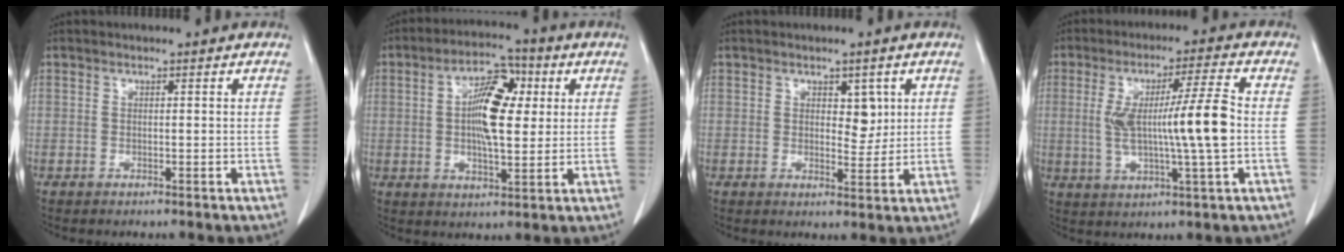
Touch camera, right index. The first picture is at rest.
{"total": 10.3, "force": [1.7, 4.0, 9.4], "torque": [-0.167, 0.020, 0.026]}
{"total": 3.5, "force": [1.3, 2.0, 2.6], "torque": [-0.030, -0.006, 0.020]}
{"total": 11.9, "force": [-0.1, 0.0, 11.9], "torque": [-0.219, 0.007, -0.001]}